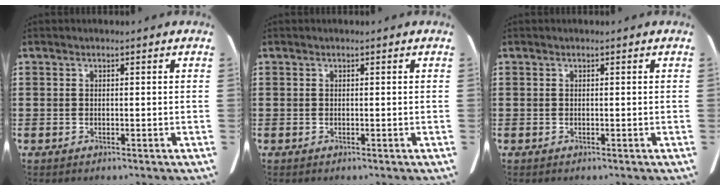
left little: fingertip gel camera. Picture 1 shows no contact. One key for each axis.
{"total": 0.0}
{"total": 0.0}